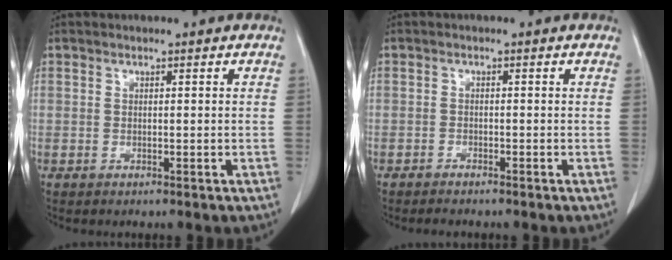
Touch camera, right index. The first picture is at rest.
{"total": 1.5, "force": [-1.4, 0.2, 0.3], "torque": [-0.008, -0.003, -0.021]}